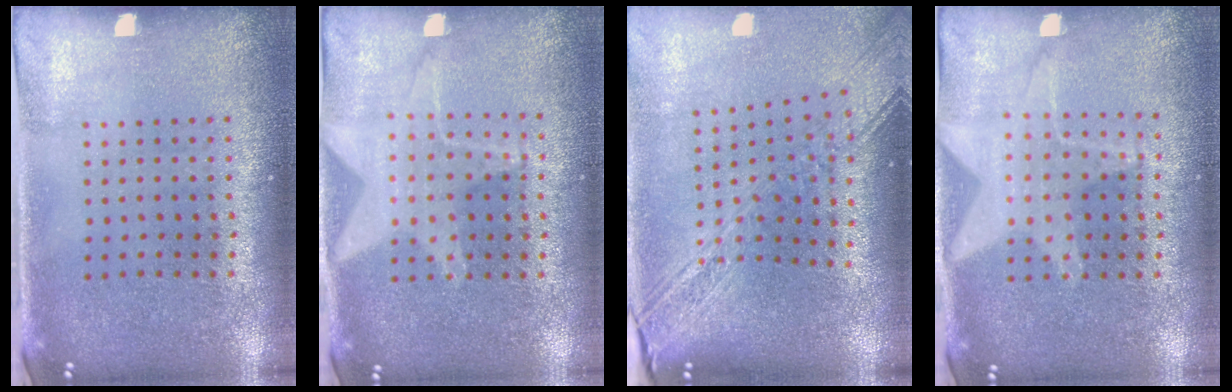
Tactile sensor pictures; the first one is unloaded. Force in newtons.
{"total": 1.1, "press": 1.1, "slide": 0.1}
{"total": 3.1, "press": 2.3, "slide": 2.0}
{"total": 1.1, "press": 1.1, "slide": 0.1}